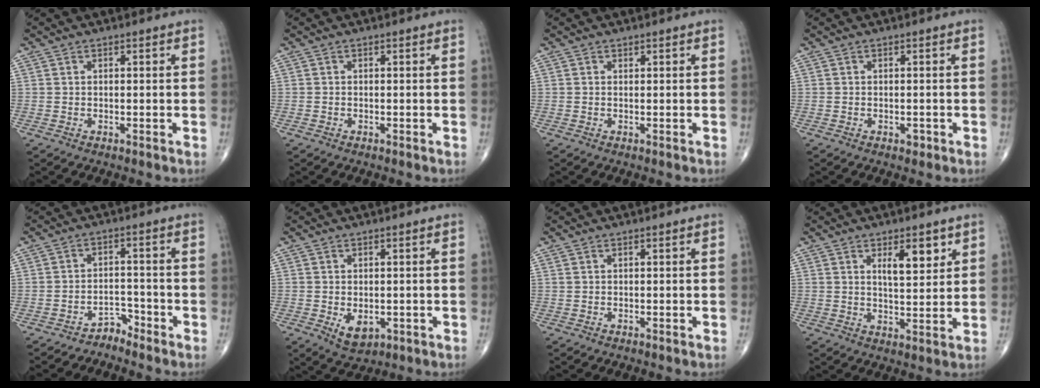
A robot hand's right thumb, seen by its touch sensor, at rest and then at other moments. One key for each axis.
{"total": 0.0}
{"total": 0.0}
{"total": 0.8, "fx": -0.4, "fy": 0.5, "fz": 0.5, "tx": -0.005, "ty": -0.001, "tz": -0.006}
{"total": 2.9, "fx": -2.7, "fy": 0.9, "fz": -0.5, "tx": 0.021, "ty": 0.031, "tz": -0.044}
{"total": 4.4, "fx": -0.9, "fy": 2.8, "fz": 3.2, "tx": -0.040, "ty": -0.008, "tz": -0.001}
{"total": 0.0}
{"total": 6.9, "fx": 3.3, "fy": 2.5, "fz": 5.4, "tx": -0.071, "ty": -0.025, "tz": 0.055}